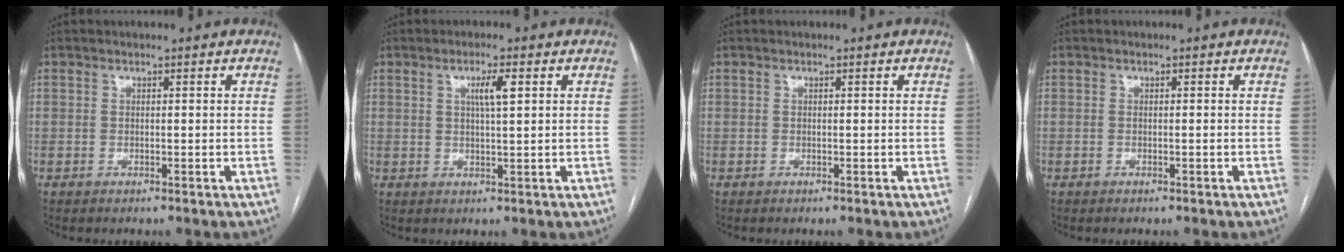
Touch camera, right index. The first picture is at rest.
{"total": 3.5, "force": [1.2, 0.2, 3.3], "torque": [-0.058, 0.001, 0.020]}
{"total": 0.0}
{"total": 0.0}